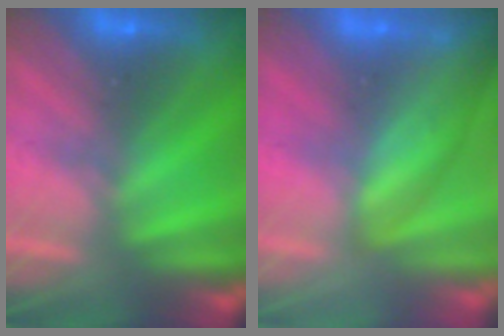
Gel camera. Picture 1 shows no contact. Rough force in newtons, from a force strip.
{"total": 3.5}